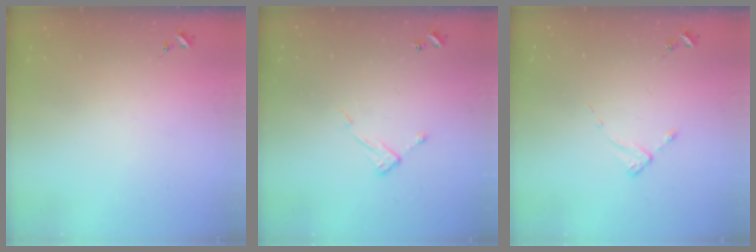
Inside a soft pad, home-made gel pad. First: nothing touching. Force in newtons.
{"total": 7.3, "press": 7.3, "slide": 0.4}
{"total": 2.6, "press": 2.6, "slide": 0.2}